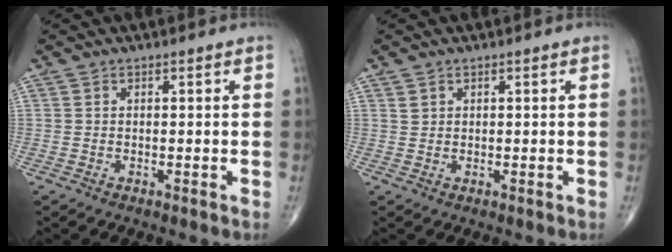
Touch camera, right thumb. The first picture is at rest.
{"total": 1.0, "force": [0.6, 0.8, 0.3], "torque": [0.003, -0.002, 0.010]}